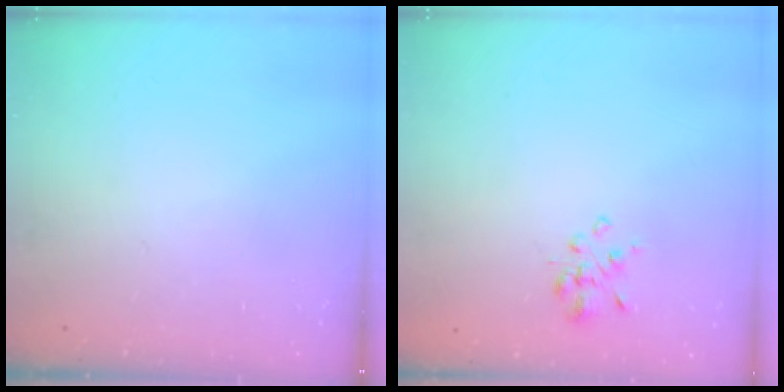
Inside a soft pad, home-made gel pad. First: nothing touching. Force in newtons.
{"total": 2.2, "press": 1.9, "slide": 1.1}